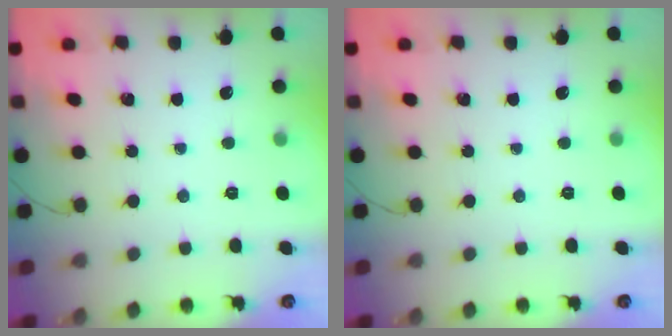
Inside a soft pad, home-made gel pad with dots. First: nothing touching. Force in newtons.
{"total": 0.0}